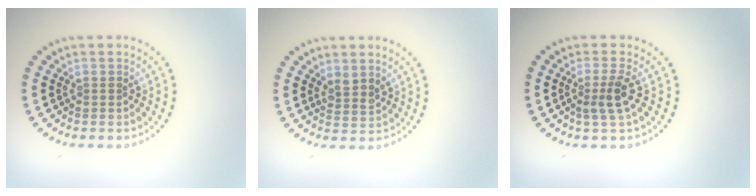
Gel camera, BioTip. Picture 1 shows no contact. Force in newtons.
{"total": 1.4, "press": 1.1, "slide": 0.8}
{"total": 2.4, "press": 1.8, "slide": 1.5}